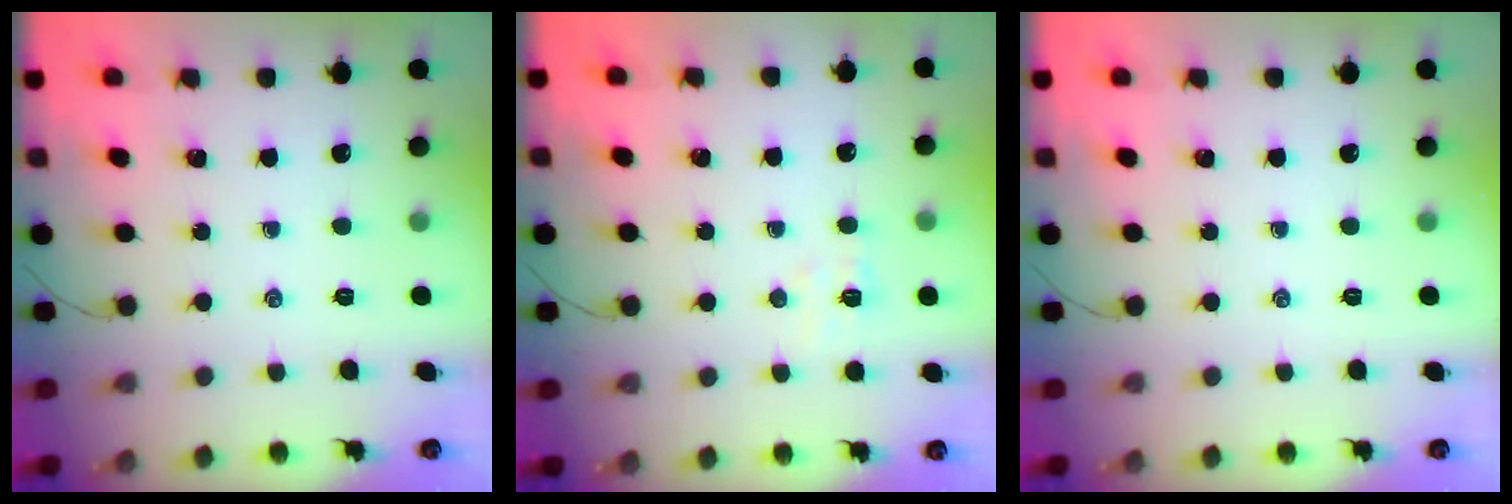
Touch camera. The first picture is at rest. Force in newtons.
{"total": 4.2, "press": 4.0, "slide": 1.2}
{"total": 0.0}